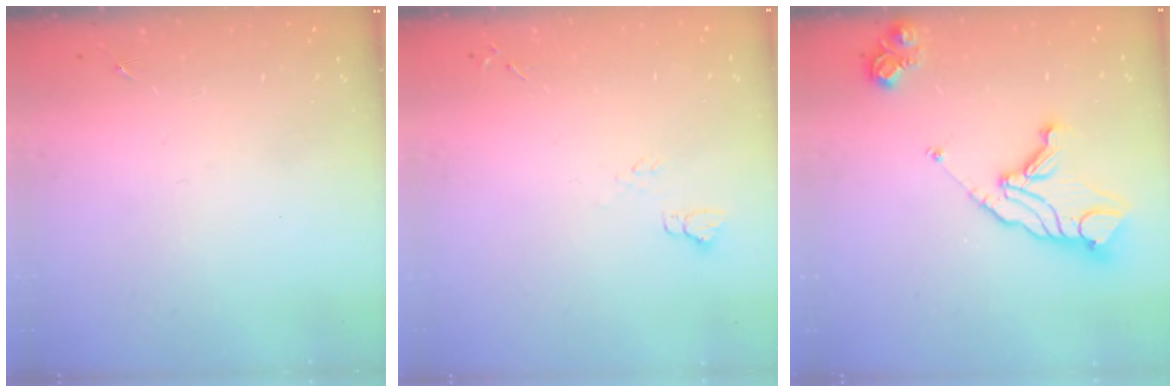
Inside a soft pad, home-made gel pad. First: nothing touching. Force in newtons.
{"total": 5.0, "press": 5.0, "slide": 0.6}
{"total": 15.4, "press": 15.3, "slide": 1.7}